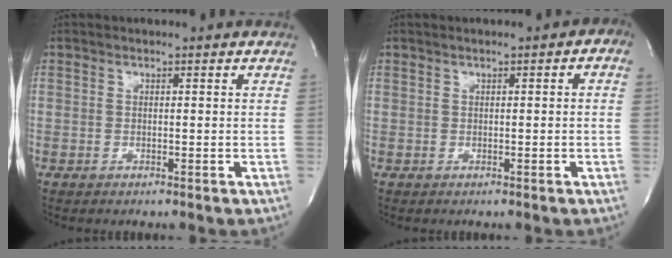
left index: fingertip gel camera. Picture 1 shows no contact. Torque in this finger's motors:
{"motor_torque": [0.93, -0.80, 0.12, 0.01]}